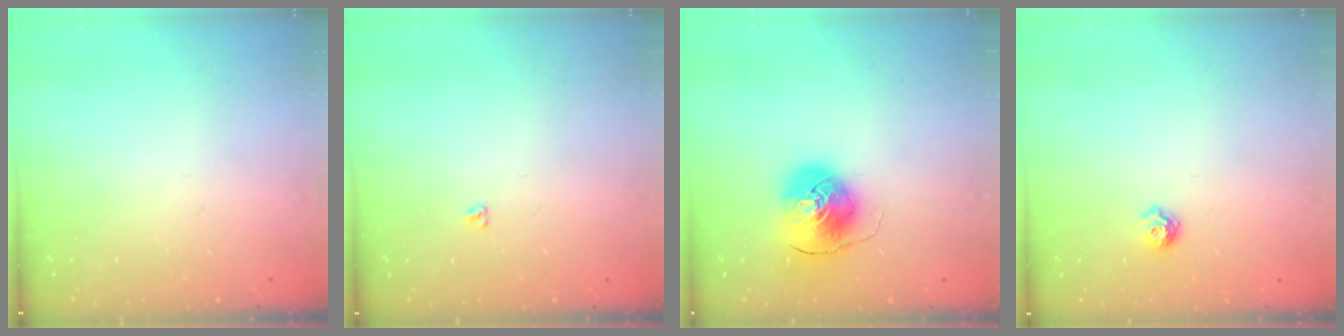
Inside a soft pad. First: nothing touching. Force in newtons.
{"total": 3.1, "press": 3.0, "slide": 0.4}
{"total": 9.7, "press": 9.6, "slide": 1.3}
{"total": 5.9, "press": 5.8, "slide": 1.0}